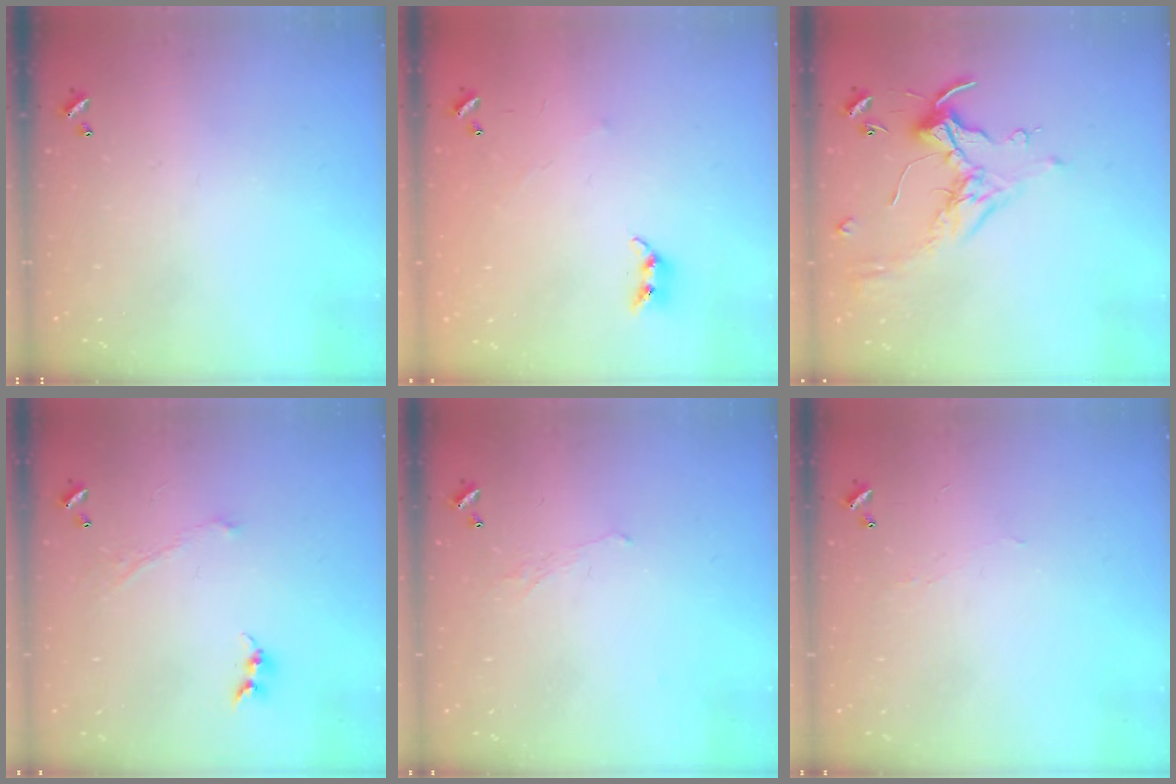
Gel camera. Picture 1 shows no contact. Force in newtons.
{"total": 5.0, "press": 4.9, "slide": 0.2}
{"total": 0.9, "press": 0.5, "slide": 0.7}
{"total": 1.0, "press": 0.9, "slide": 0.4}
{"total": 0.6, "press": 0.2, "slide": 0.6}
{"total": 0.8, "press": 0.7, "slide": 0.4}